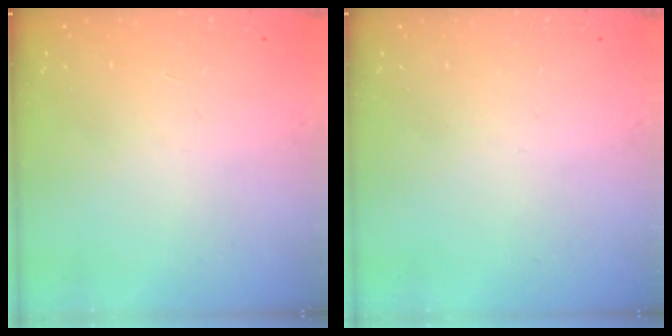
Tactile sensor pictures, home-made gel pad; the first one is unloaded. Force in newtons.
{"total": 0.0}